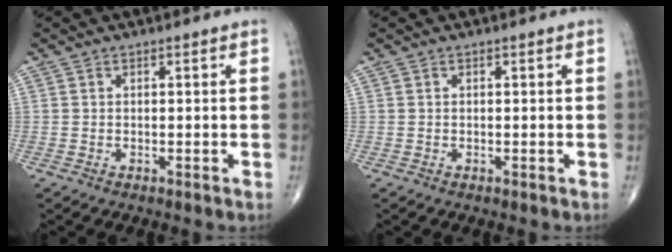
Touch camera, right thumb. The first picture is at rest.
{"total": 0.0}